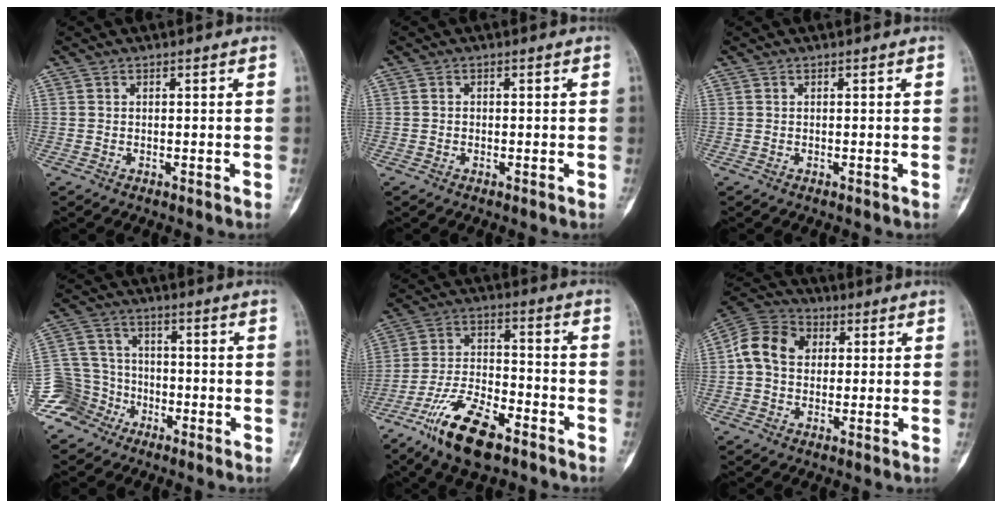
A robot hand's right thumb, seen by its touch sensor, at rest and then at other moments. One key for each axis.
{"total": 0.5, "fx": -0.1, "fy": 0.5, "fz": 0.1, "tx": 0.001, "ty": 0.002, "tz": -0.004}
{"total": 0.0}
{"total": 9.7, "fx": -5.7, "fy": 7.9, "fz": 0.5, "tx": 0.008, "ty": 0.055, "tz": -0.116}
{"total": 14.4, "fx": -9.2, "fy": 5.5, "fz": 9.6, "tx": -0.174, "ty": 0.048, "tz": -0.173}
{"total": 10.6, "fx": 1.4, "fy": 8.3, "fz": 6.4, "tx": -0.107, "ty": 0.023, "tz": 0.015}